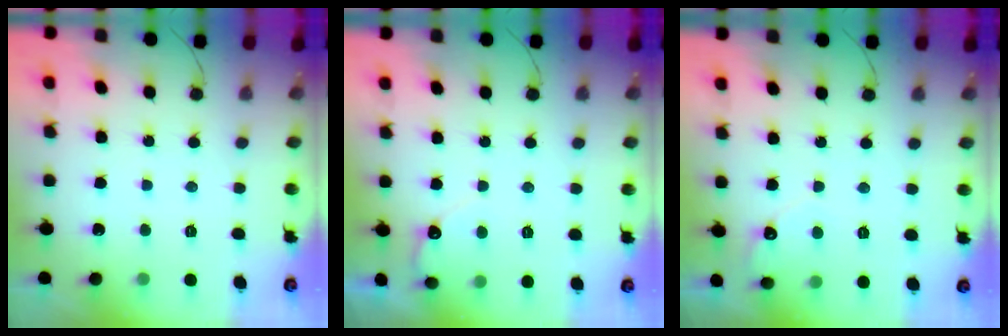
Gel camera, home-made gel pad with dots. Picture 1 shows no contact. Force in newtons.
{"total": 3.3, "press": 3.3, "slide": 0.2}
{"total": 4.4, "press": 4.4, "slide": 0.4}